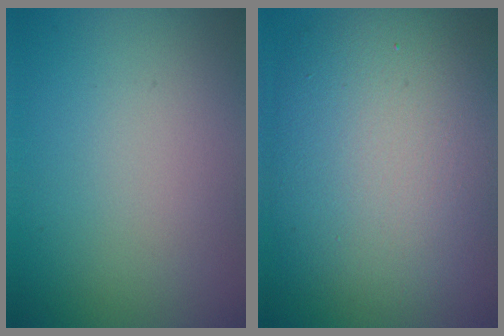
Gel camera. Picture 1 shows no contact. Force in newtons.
{"total": 12.6, "press": 12.6, "slide": 0.9}